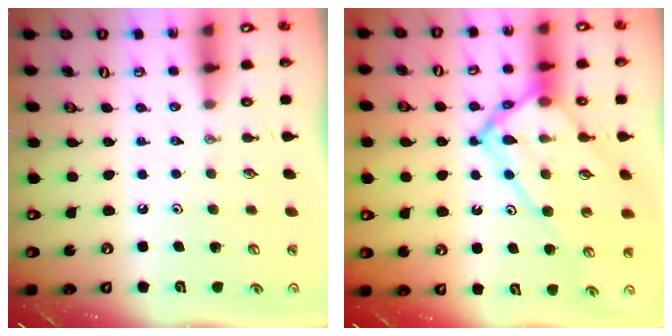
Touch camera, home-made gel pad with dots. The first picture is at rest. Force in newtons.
{"total": 16.4, "press": 16.3, "slide": 1.5}